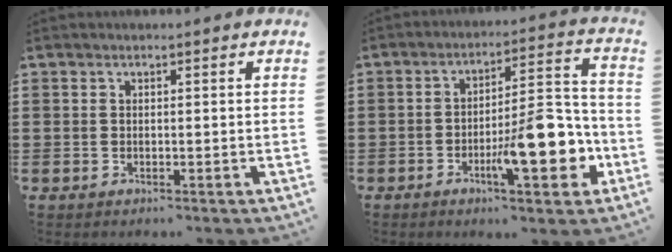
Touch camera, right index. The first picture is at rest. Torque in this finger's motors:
{"motor_torque": [2.14, 0.00, 0.48, 0.21]}